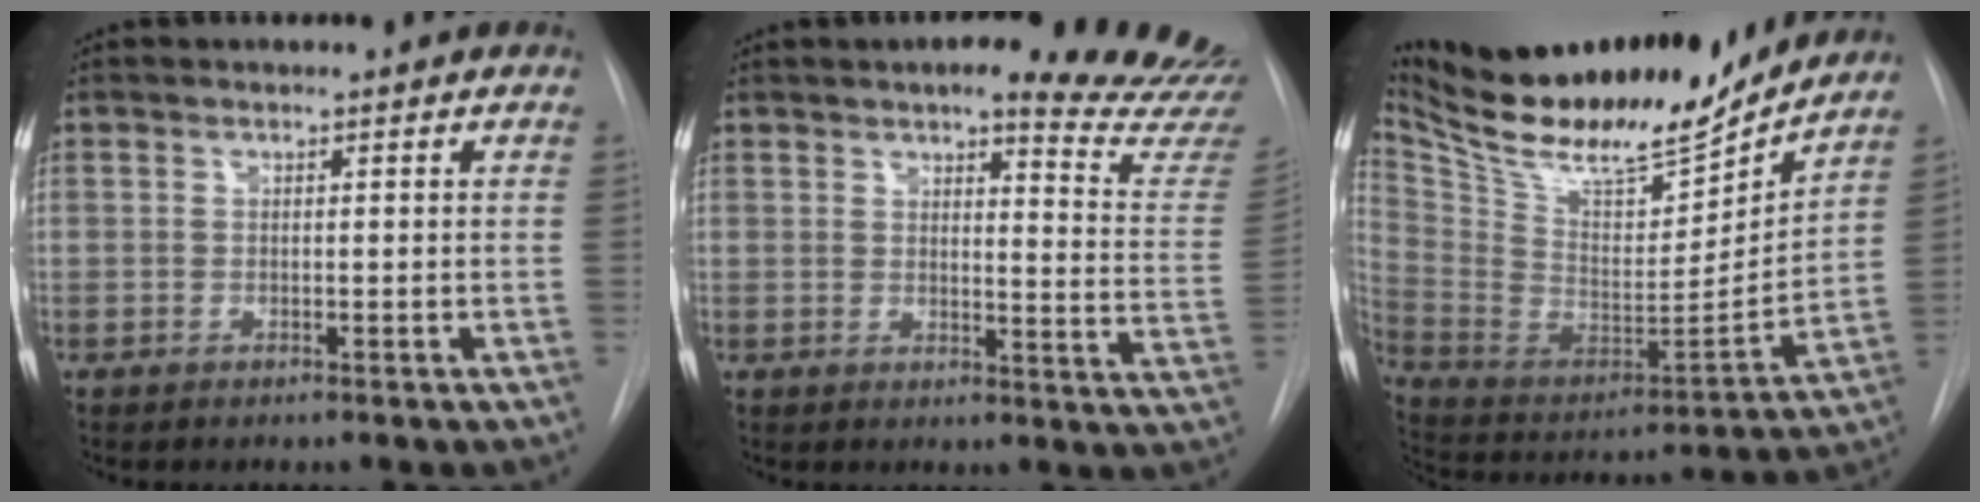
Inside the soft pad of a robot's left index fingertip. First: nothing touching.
{"total": 18.4, "force": [16.8, 1.2, 7.5], "torque": [-0.074, -0.095, 0.177]}
{"total": 25.7, "force": [22.9, 4.8, 10.5], "torque": [-0.194, -0.038, 0.369]}